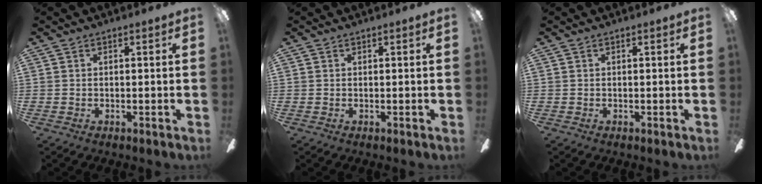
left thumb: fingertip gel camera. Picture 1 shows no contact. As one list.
[{"total": 0.0}, {"total": 0.0}]